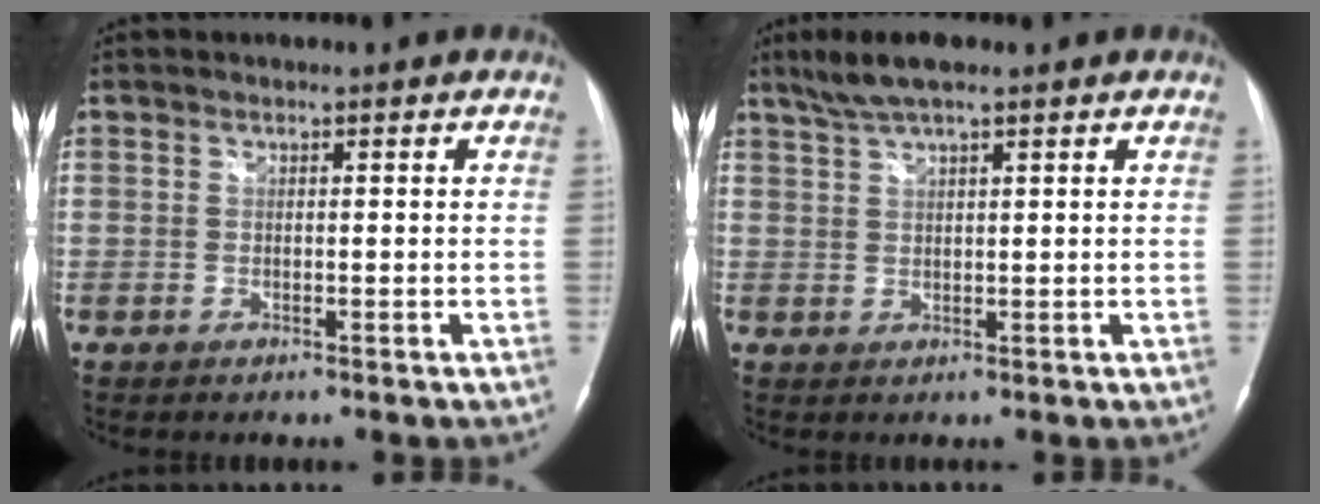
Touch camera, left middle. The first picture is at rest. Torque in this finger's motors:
{"motor_torque": [0.50, -0.26, -0.01, 0.03]}